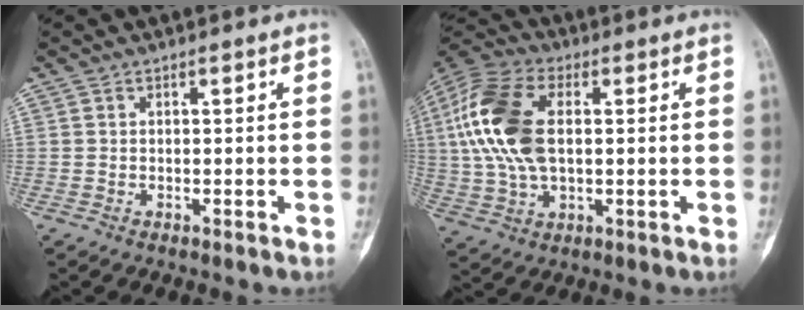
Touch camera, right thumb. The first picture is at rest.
{"total": 17.0, "force": [2.2, 9.6, 13.9], "torque": [-0.302, 0.013, 0.039]}